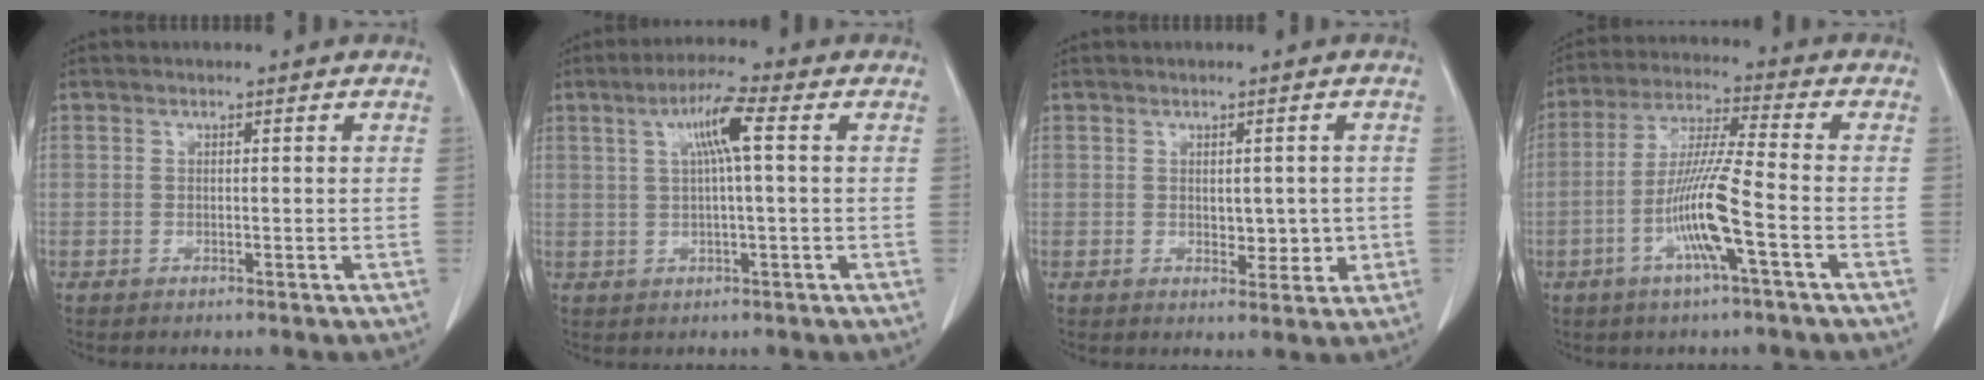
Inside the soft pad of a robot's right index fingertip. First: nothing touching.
{"total": 6.2, "force": [1.6, 0.7, 5.9], "torque": [-0.111, 0.015, 0.030]}
{"total": 4.4, "force": [-0.3, 2.5, 3.6], "torque": [-0.043, 0.003, 0.007]}
{"total": 11.0, "force": [-3.8, 0.0, 10.3], "torque": [-0.205, -0.002, -0.075]}